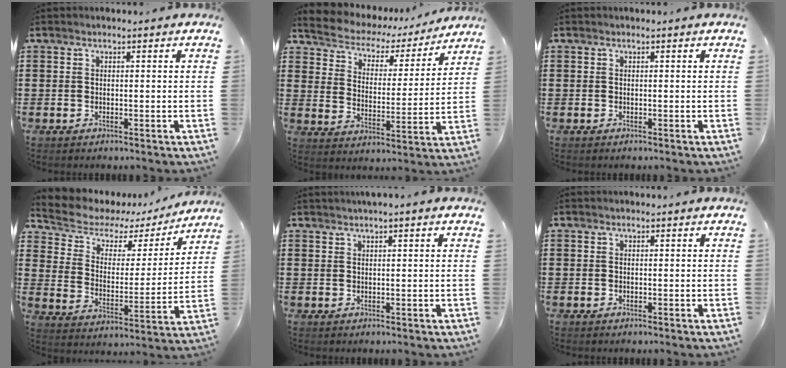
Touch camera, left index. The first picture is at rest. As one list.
[{"total": 3.5, "force": [3.2, 1.3, 0.4], "torque": [-0.032, -0.022, 0.046]}, {"total": 0.0}, {"total": 4.9, "force": [3.9, 2.8, 1.0], "torque": [-0.053, -0.025, 0.060]}, {"total": 1.3, "force": [1.1, -0.2, 0.7], "torque": [-0.012, 0.000, 0.020]}, {"total": 0.0}]